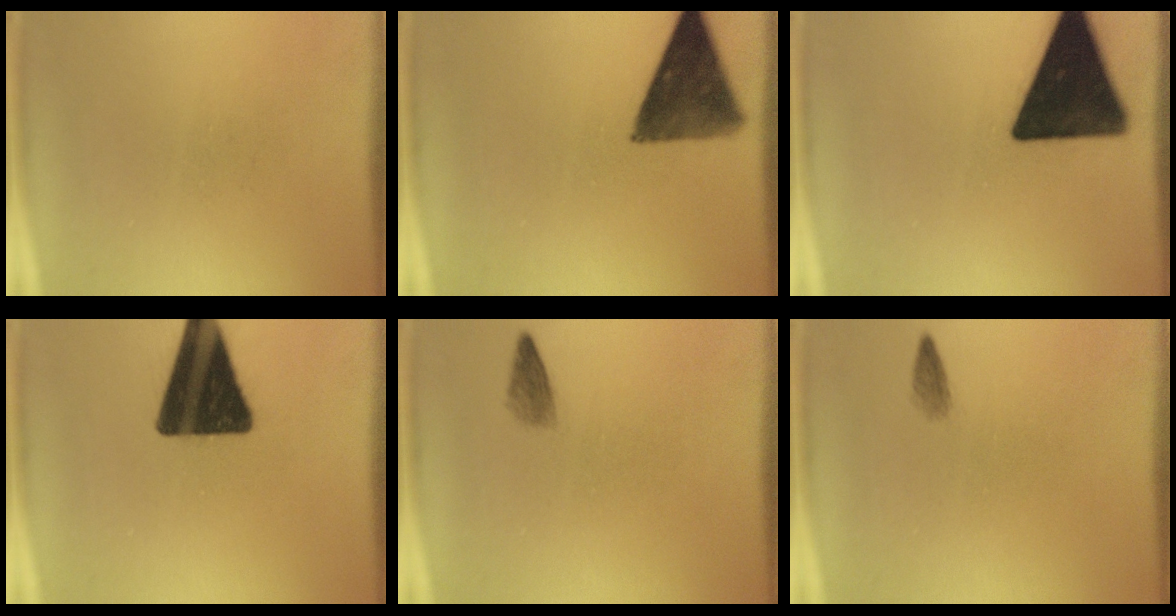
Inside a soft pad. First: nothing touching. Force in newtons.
{"total": 10.7}
{"total": 19.4}
{"total": 18.5}
{"total": 1.6}
{"total": 1.0}